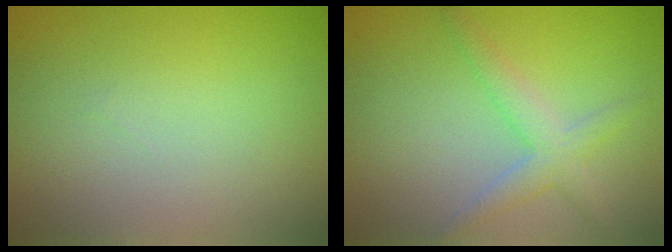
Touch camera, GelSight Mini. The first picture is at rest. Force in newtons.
{"total": 2.7, "press": 2.7, "slide": 0.1}